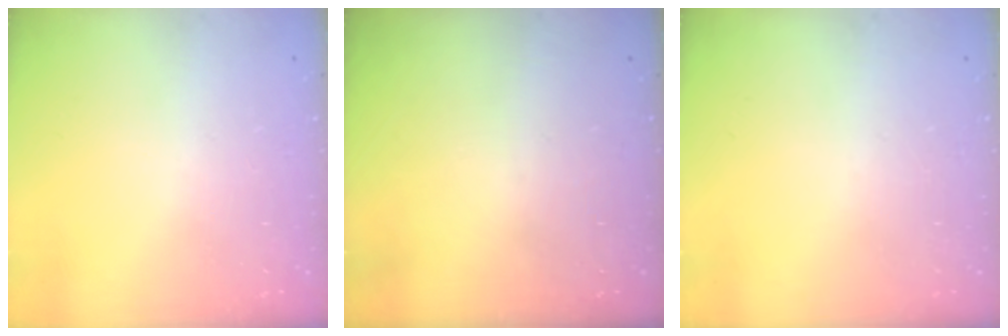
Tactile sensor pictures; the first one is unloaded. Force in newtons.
{"total": 0.0}
{"total": 0.0}